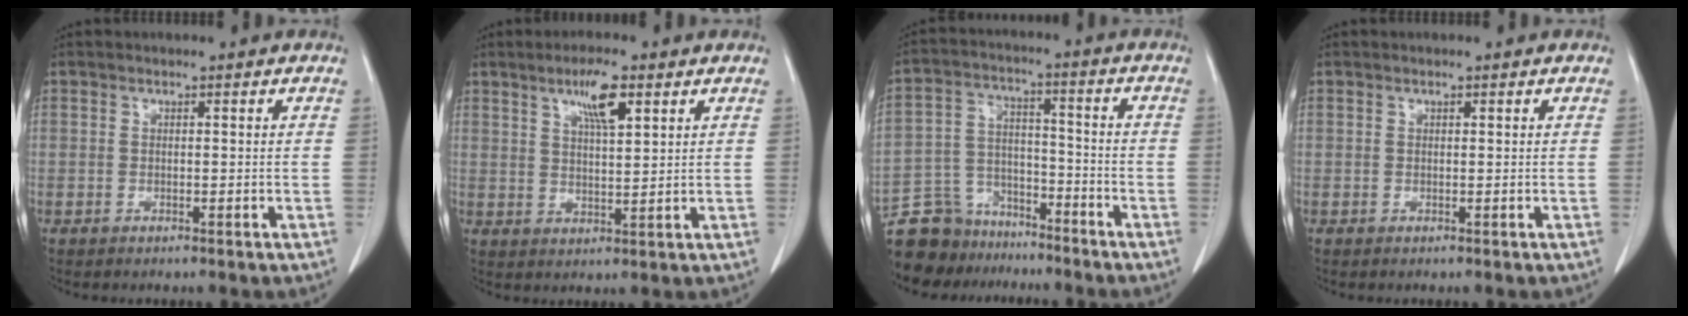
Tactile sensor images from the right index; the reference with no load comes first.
{"total": 6.0, "force": [3.3, 1.1, 4.9], "torque": [-0.089, 0.002, 0.056]}
{"total": 10.4, "force": [-8.8, 5.5, 0.4], "torque": [-0.014, 0.041, -0.151]}
{"total": 0.0}